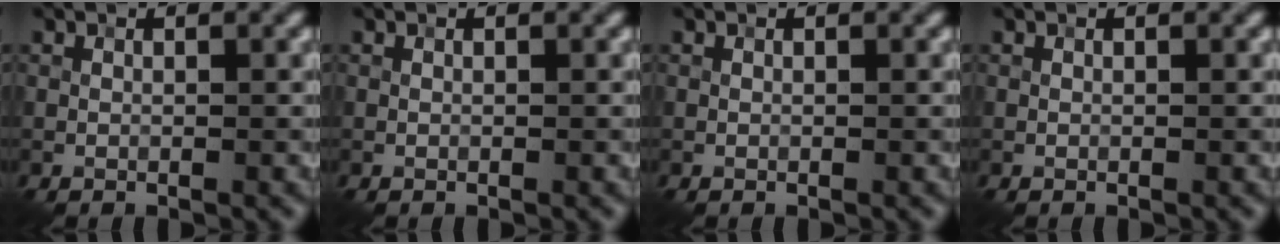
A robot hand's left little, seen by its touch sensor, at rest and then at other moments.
{"total": 0.0}
{"total": 0.0}
{"total": 0.0}